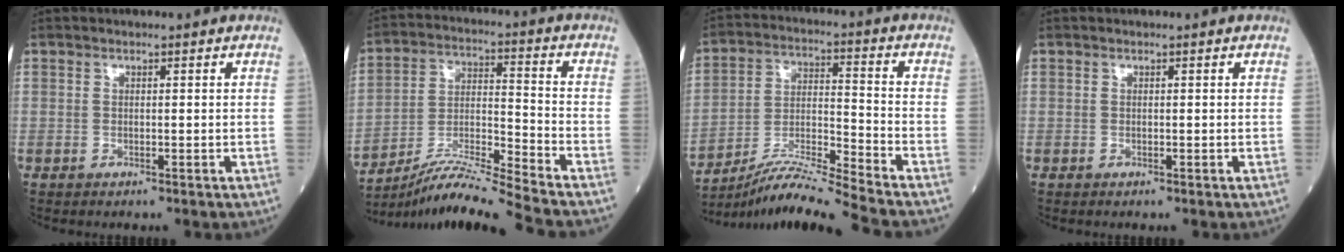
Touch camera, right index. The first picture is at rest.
{"total": 13.5, "force": [-12.4, -2.8, 4.6], "torque": [-0.084, 0.000, -0.223]}
{"total": 12.7, "force": [-11.6, -2.8, 4.3], "torque": [-0.080, 0.000, -0.210]}
{"total": 0.0}